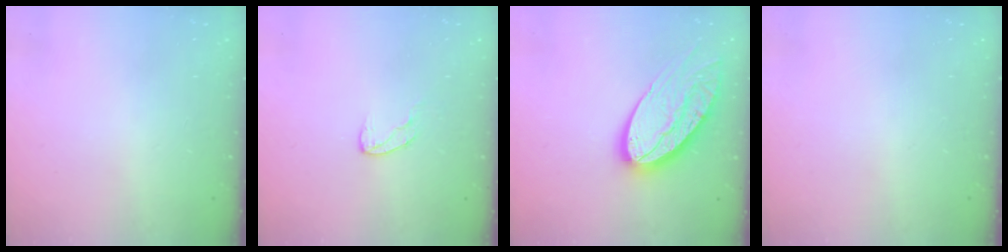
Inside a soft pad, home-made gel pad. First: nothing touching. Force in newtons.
{"total": 4.6, "press": 4.6, "slide": 0.5}
{"total": 19.8, "press": 19.8, "slide": 1.2}
{"total": 0.0}